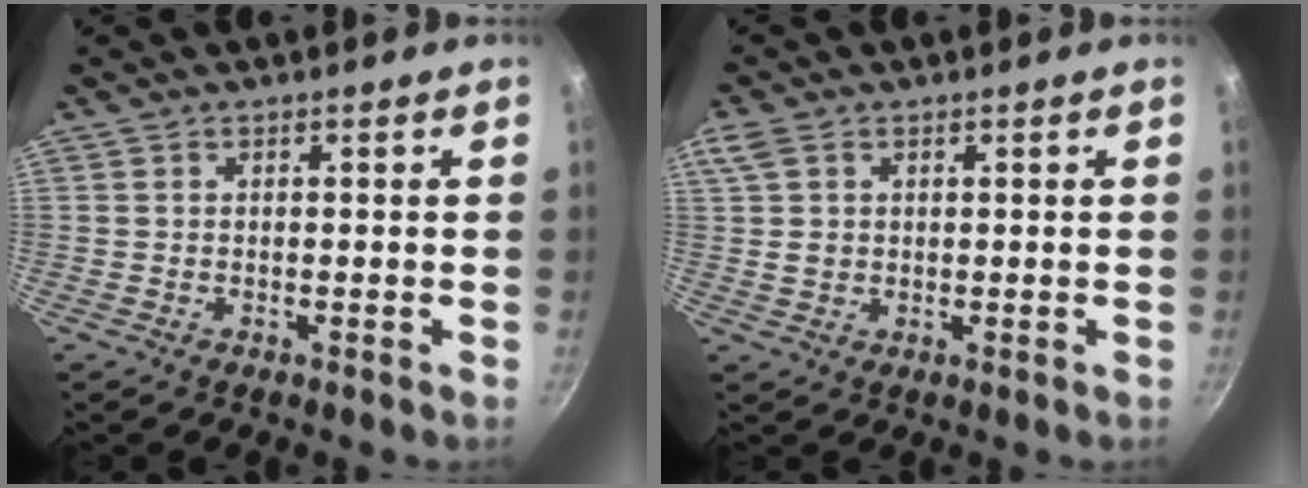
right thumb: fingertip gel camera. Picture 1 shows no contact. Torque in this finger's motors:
{"motor_torque": [-0.57, 0.69, 0.36, -0.25, 0.08]}